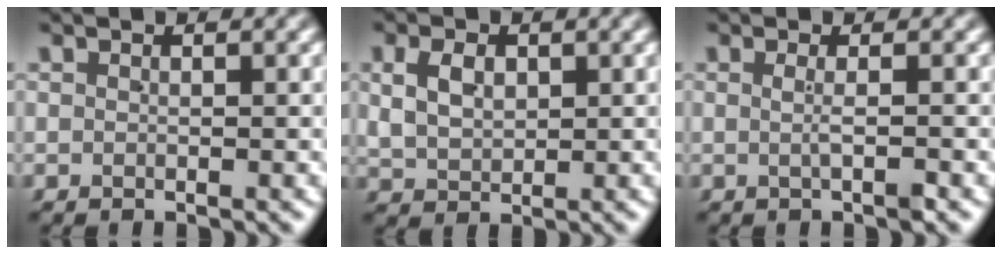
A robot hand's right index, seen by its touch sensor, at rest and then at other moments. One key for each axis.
{"total": 3.6, "fx": 1.0, "fy": 2.9, "fz": 1.9, "tx": -0.040, "ty": -0.001, "tz": 0.025}
{"total": 1.3, "fx": -0.4, "fy": -0.3, "fz": 1.2, "tx": -0.021, "ty": -0.001, "tz": -0.004}